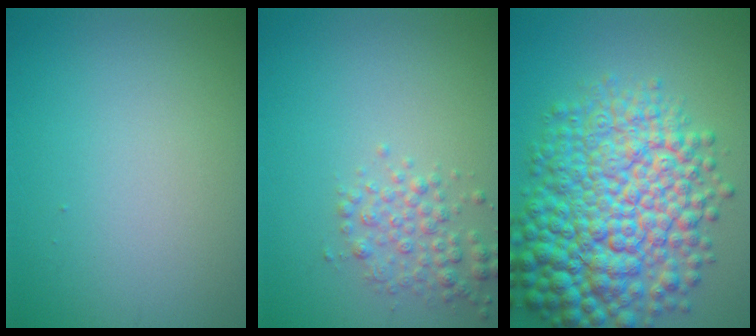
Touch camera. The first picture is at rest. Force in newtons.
{"total": 2.4, "press": 2.4, "slide": 0.0}
{"total": 12.3, "press": 12.3, "slide": 0.2}